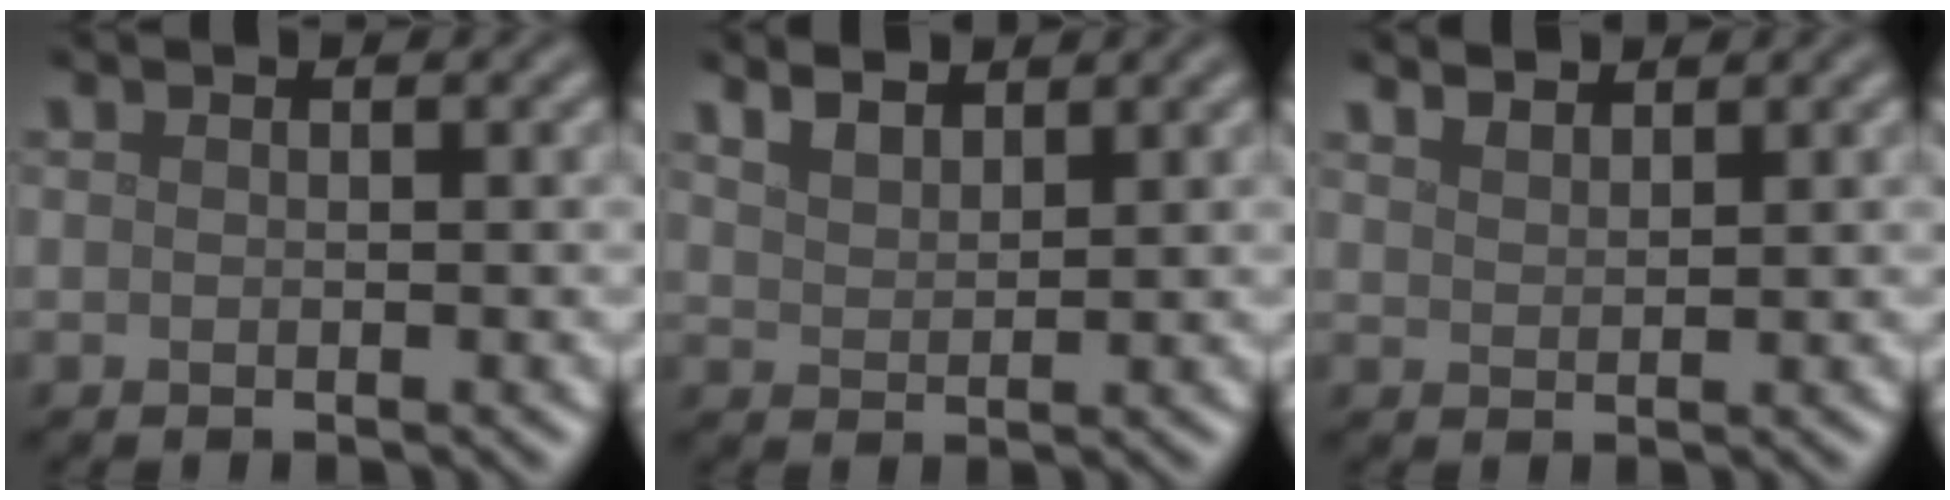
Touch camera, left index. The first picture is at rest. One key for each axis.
{"total": 3.1, "fx": 2.7, "fy": 1.0, "fz": 1.3, "tx": -0.022, "ty": 0.013, "tz": 0.035}
{"total": 2.4, "fx": 2.2, "fy": 0.6, "fz": 0.7, "tx": -0.009, "ty": 0.004, "tz": 0.030}